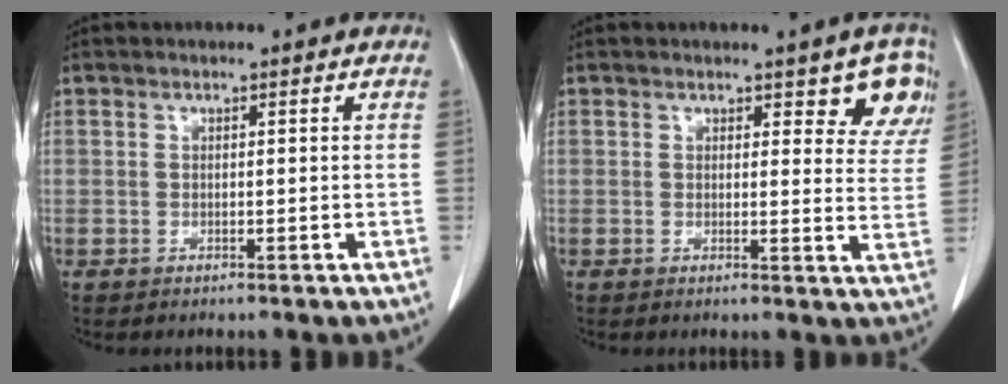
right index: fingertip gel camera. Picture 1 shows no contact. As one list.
[{"total": 6.5, "force": [3.7, 2.4, 4.8], "torque": [-0.033, -0.007, 0.036]}]